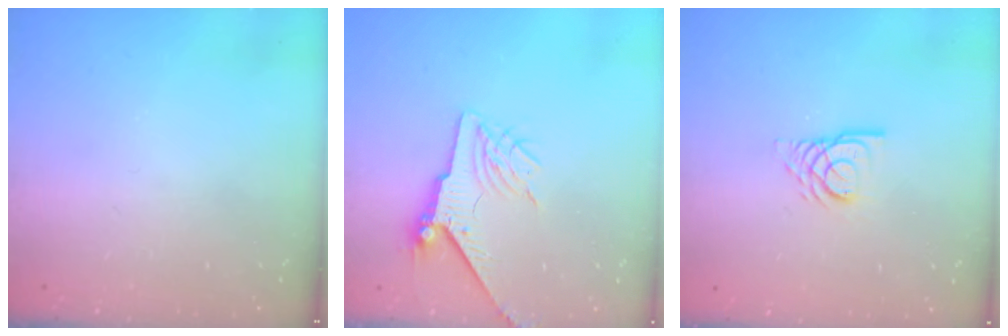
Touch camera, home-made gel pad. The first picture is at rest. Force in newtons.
{"total": 7.0, "press": 6.9, "slide": 1.1}
{"total": 5.7, "press": 5.7, "slide": 0.6}